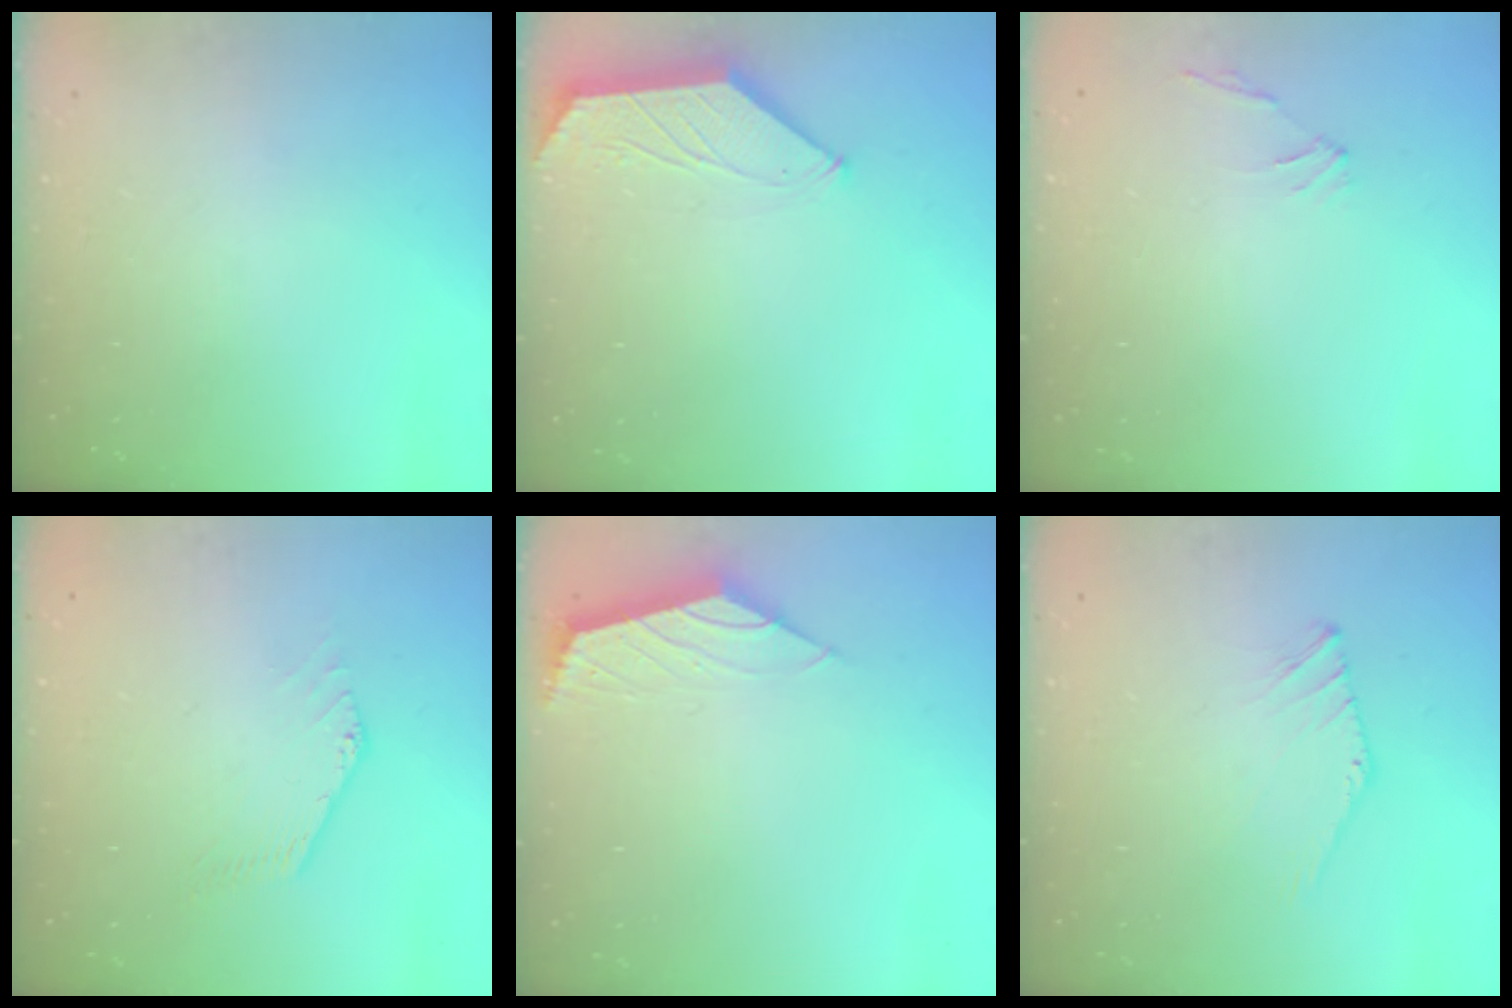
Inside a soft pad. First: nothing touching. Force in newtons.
{"total": 1.1, "press": 1.1, "slide": 0.2}
{"total": 1.2, "press": 1.1, "slide": 0.6}
{"total": 0.6, "press": 0.3, "slide": 0.5}
{"total": 2.3, "press": 2.2, "slide": 0.6}
{"total": 1.7, "press": 1.6, "slide": 0.4}